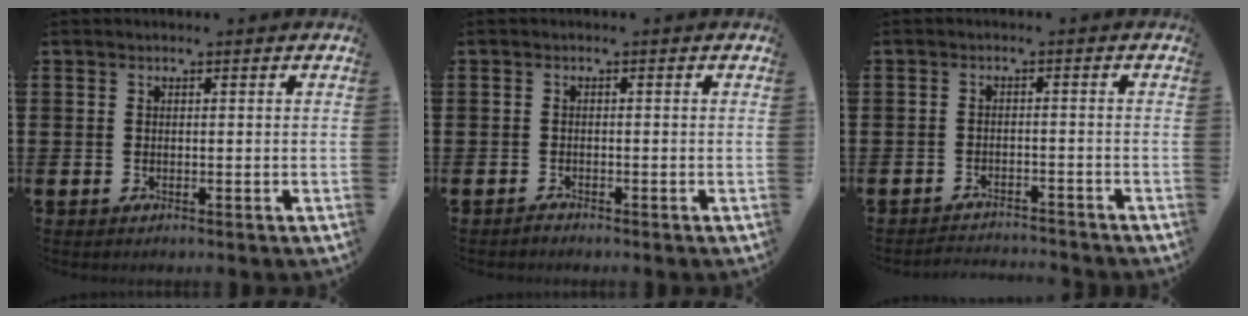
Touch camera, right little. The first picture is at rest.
{"total": 0.7, "force": [-0.7, 0.1, 0.0], "torque": [-0.003, -0.002, -0.014]}
{"total": 2.0, "force": [-2.0, -0.1, -0.2], "torque": [-0.003, 0.005, -0.043]}